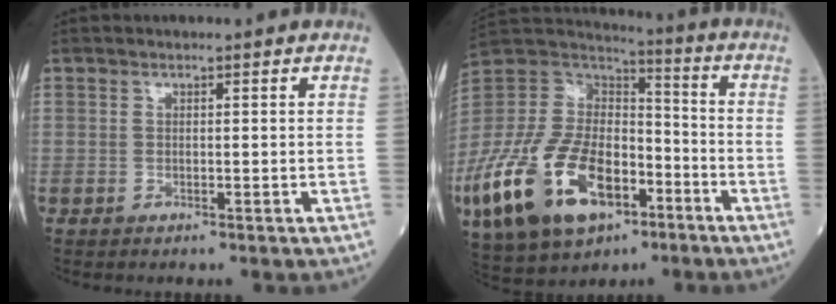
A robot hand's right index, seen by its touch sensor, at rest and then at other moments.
{"total": 26.0, "force": [-12.0, 13.9, 18.4], "torque": [-0.457, -0.031, -0.212]}